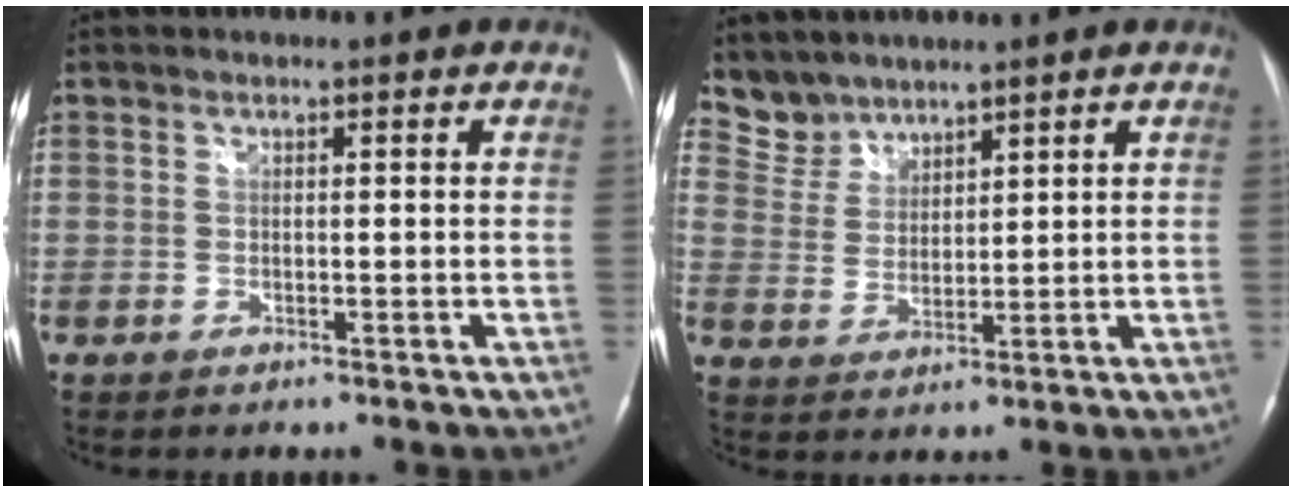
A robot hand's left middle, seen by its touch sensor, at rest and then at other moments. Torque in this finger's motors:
{"motor_torque": [0.04, -0.02, 0.02, -0.02]}